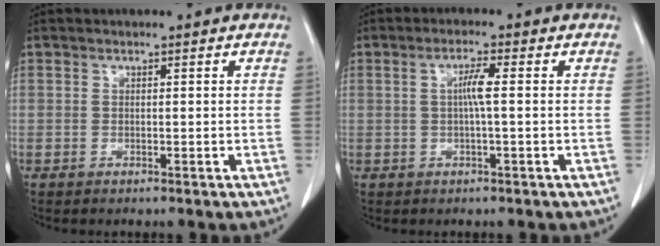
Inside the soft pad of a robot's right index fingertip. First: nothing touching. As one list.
[{"total": 3.0, "force": [0.2, 0.2, 3.0], "torque": [-0.060, 0.002, 0.002]}]